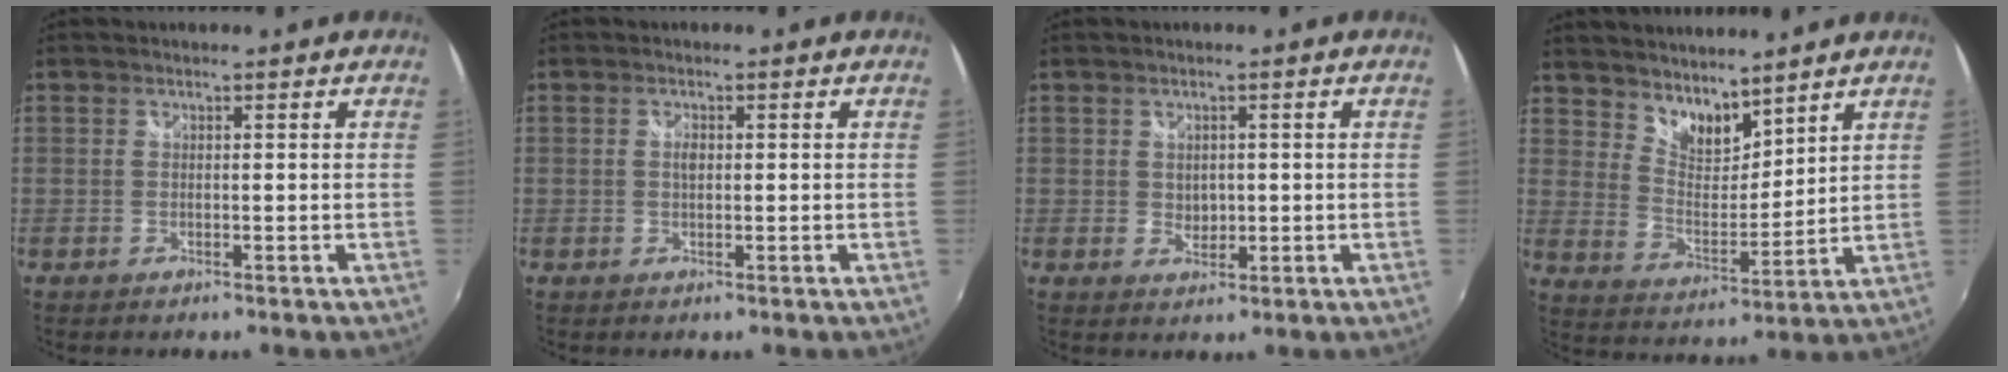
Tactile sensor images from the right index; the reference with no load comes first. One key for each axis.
{"total": 1.3, "fx": 0.1, "fy": 0.7, "fz": 1.1, "tx": -0.020, "ty": 0.003, "tz": 0.001}
{"total": 2.3, "fx": 0.2, "fy": 2.0, "fz": 1.2, "tx": -0.017, "ty": 0.003, "tz": 0.005}
{"total": 8.9, "fx": 7.5, "fy": 3.7, "fz": 2.9, "tx": -0.042, "ty": 0.002, "tz": 0.141}